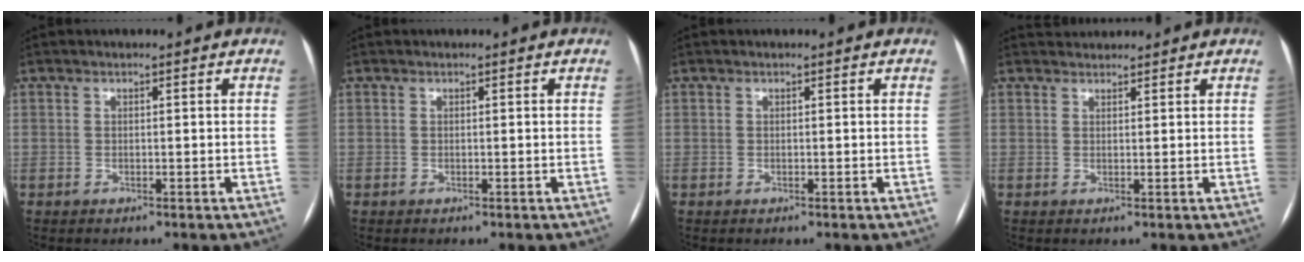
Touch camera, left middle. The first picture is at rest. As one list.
[{"total": 0.0}, {"total": 0.0}, {"total": 1.9, "force": [1.9, 0.3, -0.2], "torque": [-0.002, 0.020, 0.035]}]